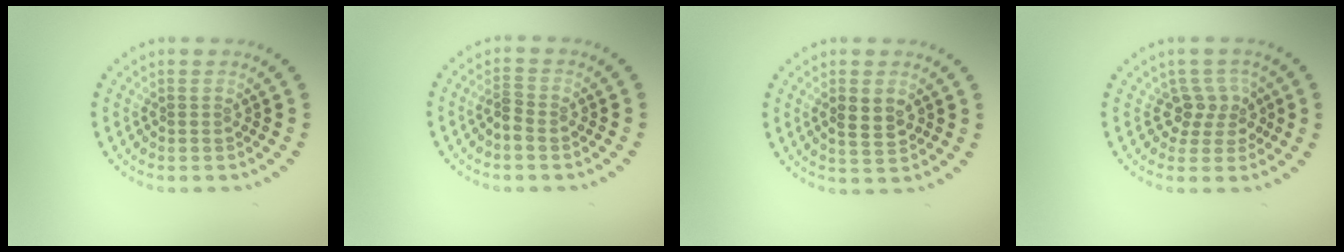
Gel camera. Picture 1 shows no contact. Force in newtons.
{"total": 1.3, "press": 1.2, "slide": 0.6}
{"total": 2.4, "press": 2.4, "slide": 0.2}
{"total": 2.7, "press": 2.1, "slide": 1.7}